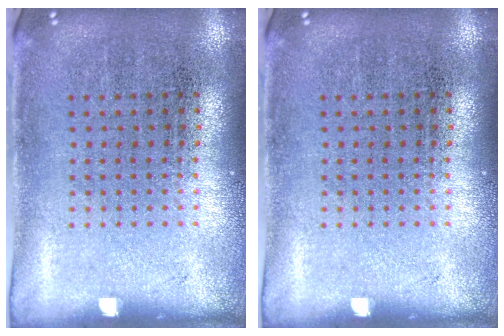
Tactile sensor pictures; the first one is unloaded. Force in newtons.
{"total": 0.0}